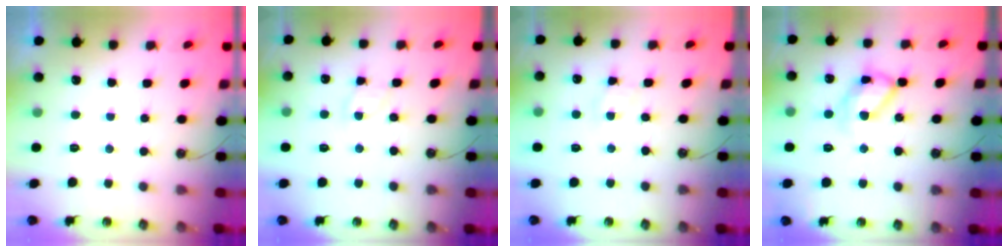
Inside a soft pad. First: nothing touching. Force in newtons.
{"total": 4.2, "press": 4.2, "slide": 0.5}
{"total": 2.4, "press": 2.3, "slide": 0.4}
{"total": 13.2, "press": 13.1, "slide": 1.6}